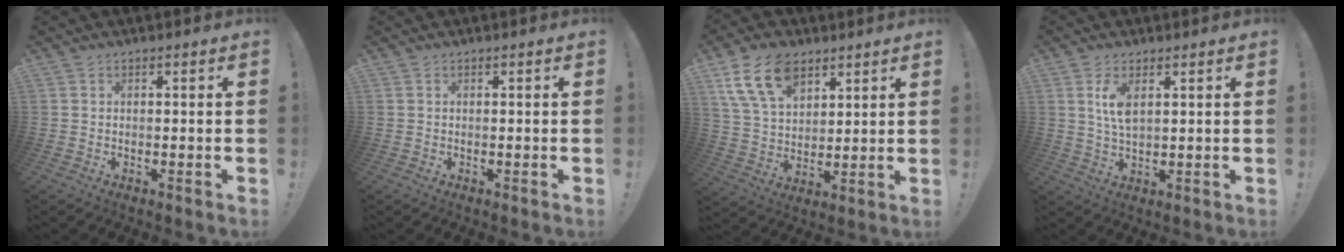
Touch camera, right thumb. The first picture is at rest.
{"total": 0.0}
{"total": 15.0, "force": [8.7, 9.0, 8.3], "torque": [-0.161, -0.034, 0.164]}
{"total": 5.6, "force": [2.2, 2.3, 4.6], "torque": [-0.085, -0.012, 0.033]}